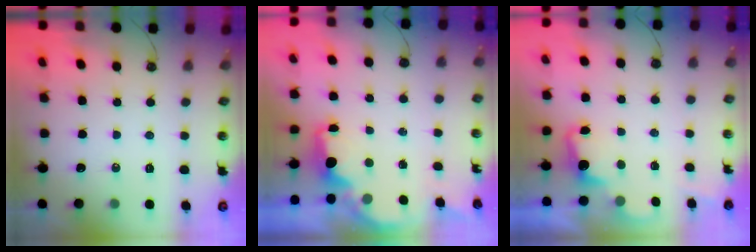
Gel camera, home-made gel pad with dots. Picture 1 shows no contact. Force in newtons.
{"total": 2.5, "press": 2.3, "slide": 0.8}
{"total": 2.2, "press": 2.0, "slide": 1.0}